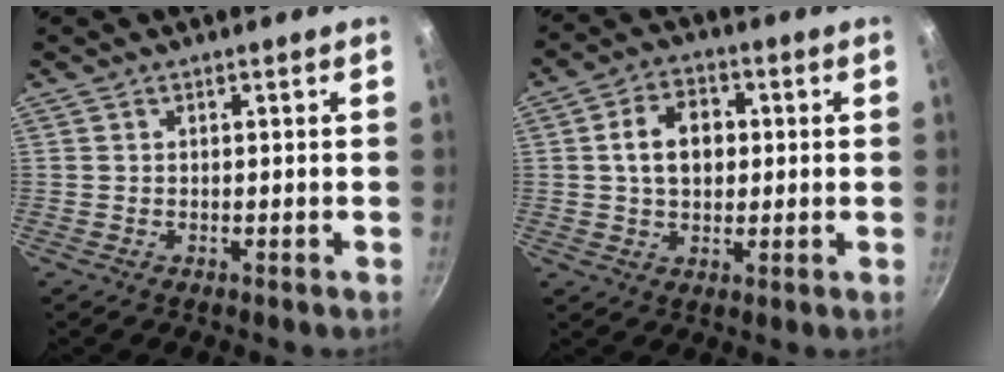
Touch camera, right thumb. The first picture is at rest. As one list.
[{"total": 8.6, "force": [0.9, 6.2, 5.9], "torque": [-0.076, 0.013, 0.009]}]